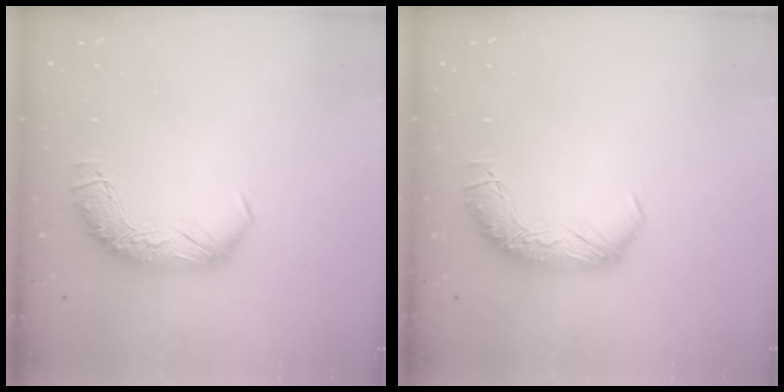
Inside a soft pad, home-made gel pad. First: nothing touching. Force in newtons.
{"total": 0.0}